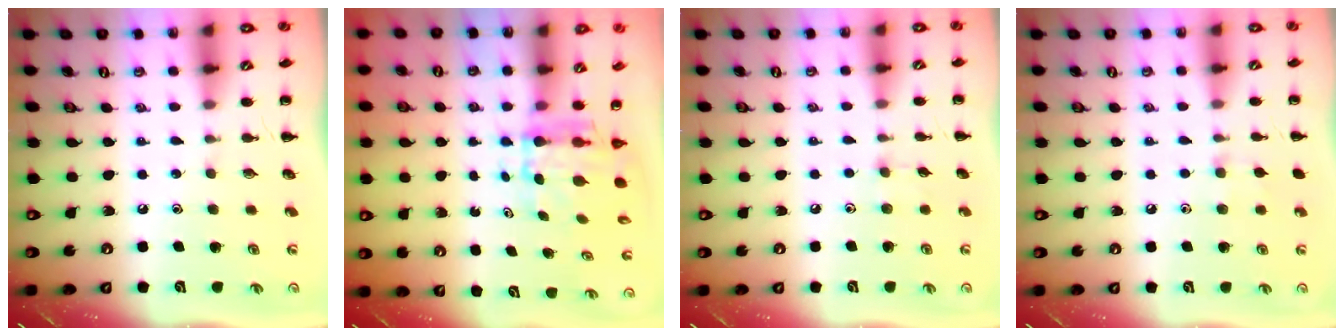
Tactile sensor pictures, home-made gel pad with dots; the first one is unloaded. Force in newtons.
{"total": 5.7, "press": 5.6, "slide": 1.1}
{"total": 3.2, "press": 3.0, "slide": 1.1}
{"total": 5.6, "press": 5.3, "slide": 1.8}